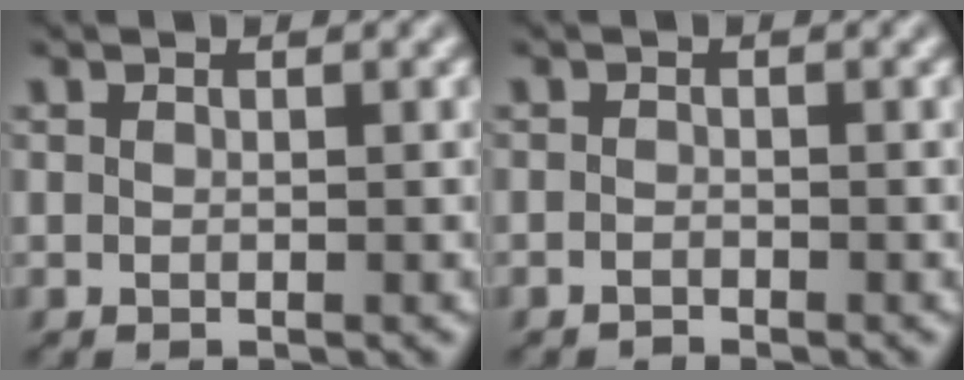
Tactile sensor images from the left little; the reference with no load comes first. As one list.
[{"total": 0.7, "force": [-0.7, 0.1, 0.0], "torque": [0.001, 0.000, -0.016]}]